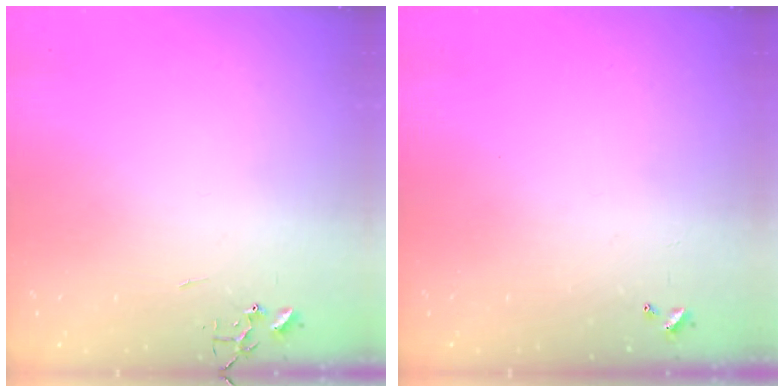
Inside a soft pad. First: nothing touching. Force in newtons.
{"total": 0.0}